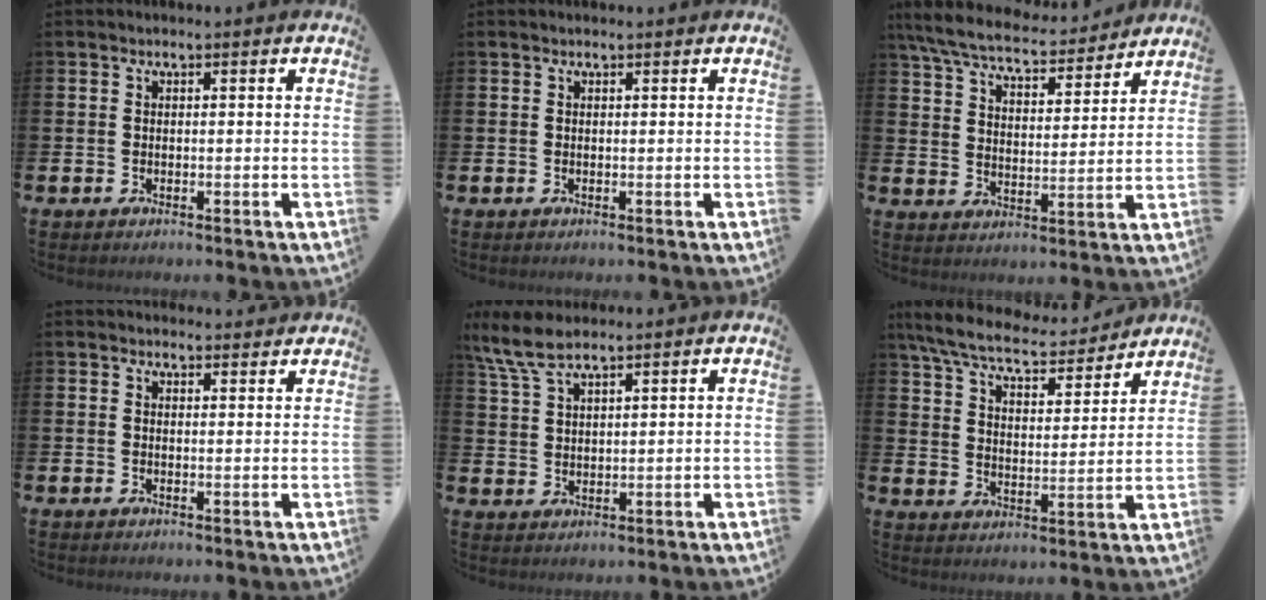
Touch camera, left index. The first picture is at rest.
{"total": 0.0}
{"total": 7.5, "force": [6.9, 1.5, 2.3], "torque": [-0.077, -0.041, 0.121]}
{"total": 1.5, "force": [1.4, 0.4, 0.1], "torque": [0.008, -0.005, 0.024]}
{"total": 6.2, "force": [5.3, 1.3, 3.0], "torque": [-0.072, -0.014, 0.097]}
{"total": 8.2, "force": [7.5, 1.4, 2.9], "torque": [-0.092, -0.047, 0.130]}